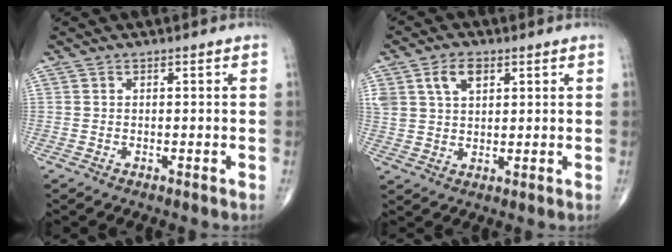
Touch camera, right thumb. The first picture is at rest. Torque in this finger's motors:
{"motor_torque": [1.13, 1.05, 0.76, 0.54, 0.03]}